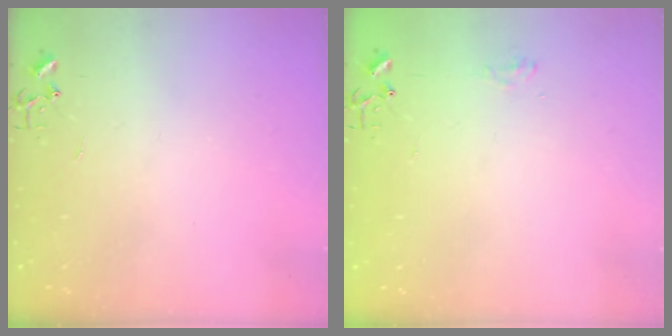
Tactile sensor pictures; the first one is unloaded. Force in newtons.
{"total": 6.8, "press": 6.8, "slide": 0.7}